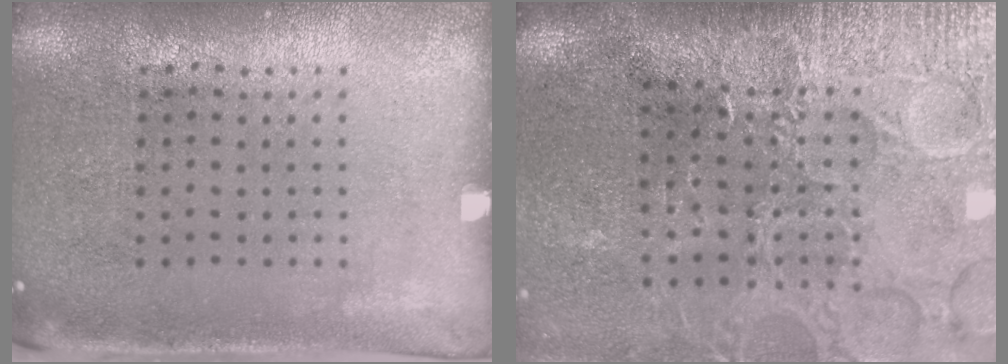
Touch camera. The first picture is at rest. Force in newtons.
{"total": 4.4, "press": 3.8, "slide": 2.2}